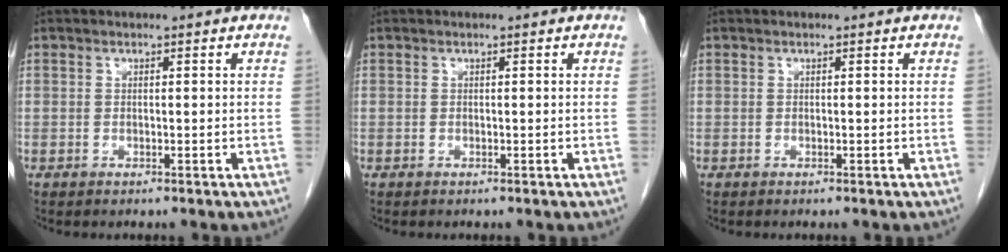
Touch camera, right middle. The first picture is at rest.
{"total": 0.0}
{"total": 0.0}